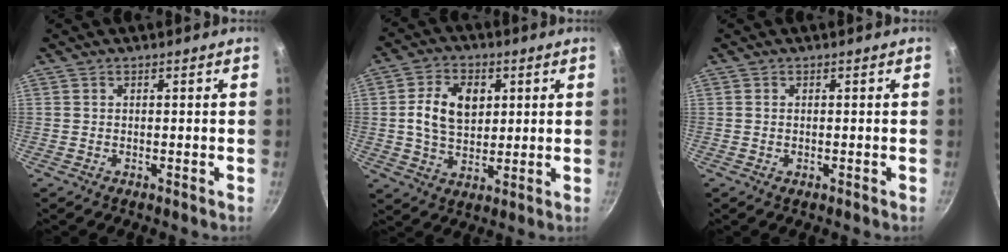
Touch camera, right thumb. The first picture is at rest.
{"total": 10.3, "force": [2.1, 7.2, 7.1], "torque": [-0.105, -0.003, 0.034]}
{"total": 0.6, "force": [-0.2, 0.3, 0.5], "torque": [-0.007, 0.001, -0.004]}